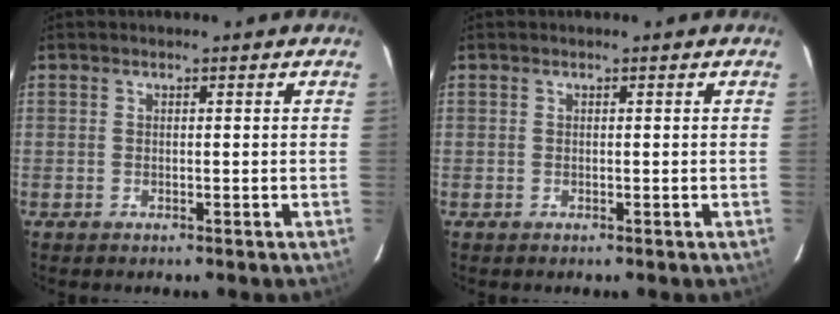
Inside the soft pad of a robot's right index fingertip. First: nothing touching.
{"total": 0.0}